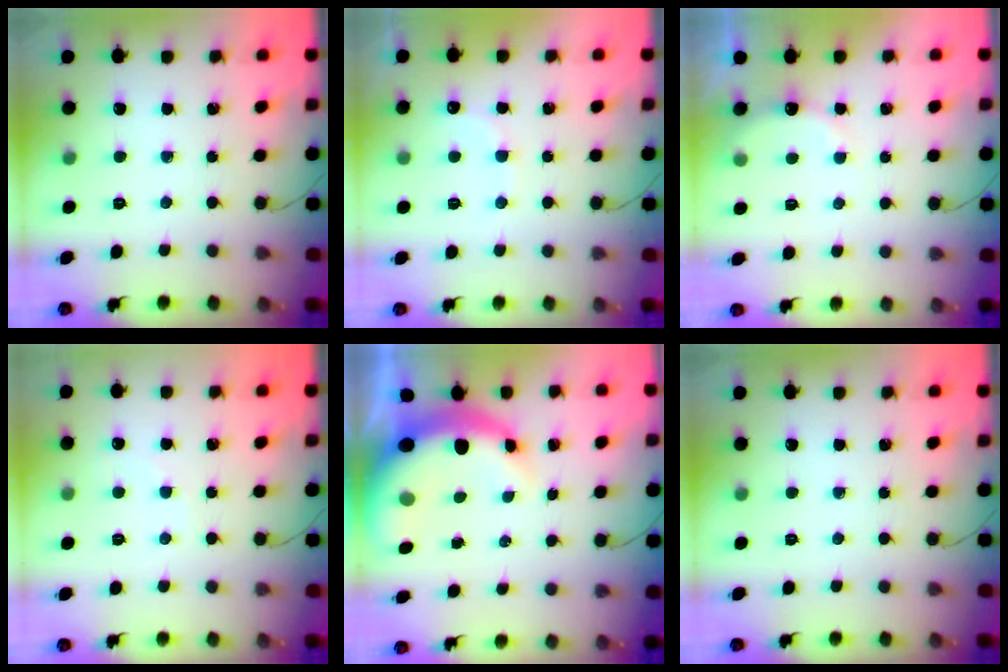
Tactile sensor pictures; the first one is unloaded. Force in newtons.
{"total": 8.6, "press": 8.4, "slide": 1.5}
{"total": 7.8, "press": 7.6, "slide": 1.5}
{"total": 3.4, "press": 3.3, "slide": 1.0}
{"total": 9.4, "press": 9.2, "slide": 2.3}
{"total": 0.0}